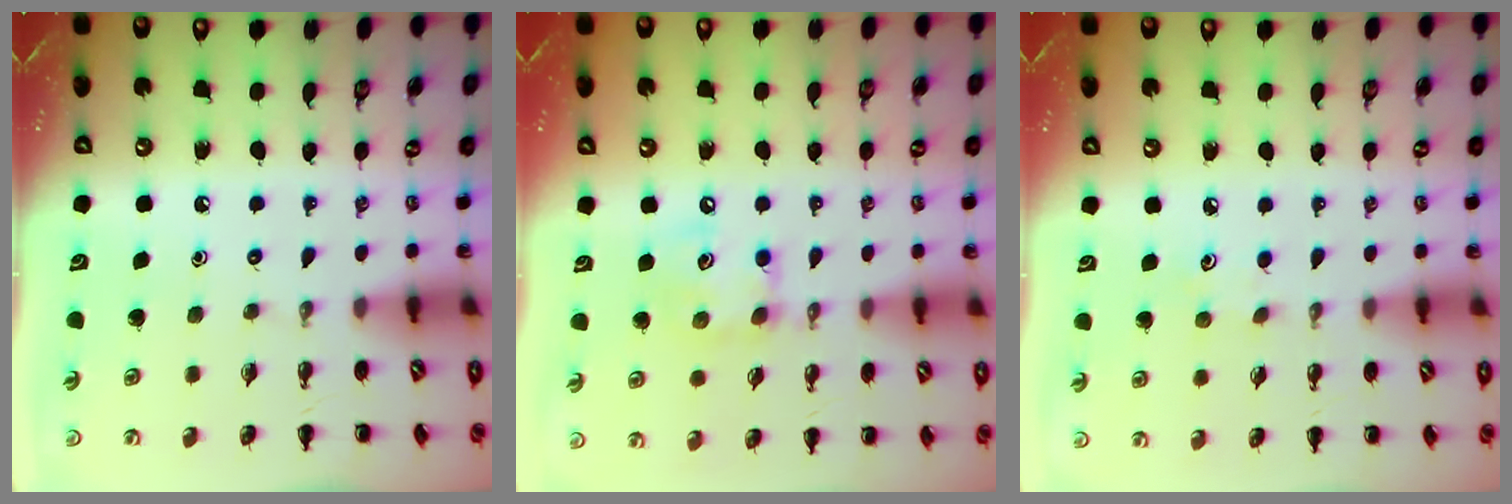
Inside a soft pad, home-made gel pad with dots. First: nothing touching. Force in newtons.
{"total": 8.9, "press": 8.8, "slide": 1.0}
{"total": 4.8, "press": 4.7, "slide": 1.2}